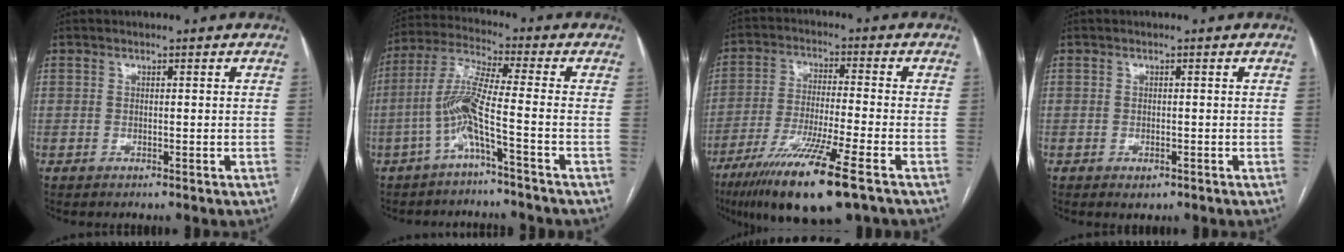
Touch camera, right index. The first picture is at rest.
{"total": 7.6, "force": [-2.9, -1.0, 6.9], "torque": [-0.150, 0.016, -0.062]}
{"total": 14.7, "force": [-8.8, 0.2, 11.8], "torque": [-0.229, -0.041, -0.154]}
{"total": 1.3, "force": [-0.7, 0.7, 0.9], "torque": [-0.014, -0.001, -0.001]}